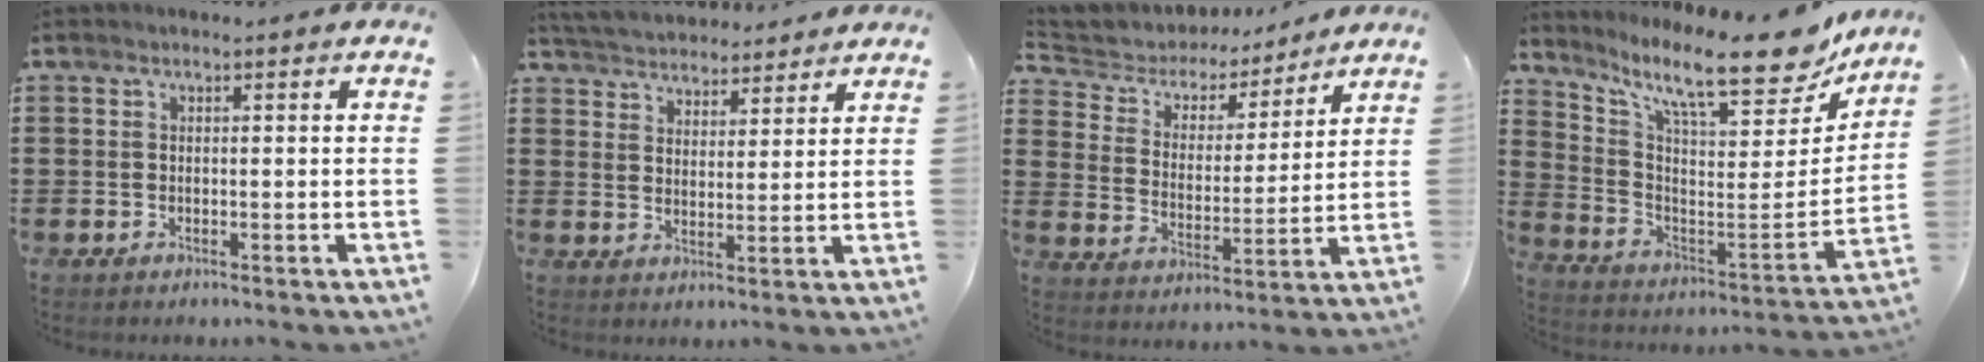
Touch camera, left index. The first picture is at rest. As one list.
[{"total": 4.3, "force": [4.2, 0.8, -0.2], "torque": [-0.017, -0.019, 0.075]}, {"total": 5.1, "force": [4.8, 1.7, 0.6], "torque": [-0.042, -0.033, 0.078]}, {"total": 14.2, "force": [10.8, 2.7, 8.8], "torque": [-0.178, -0.074, 0.177]}]